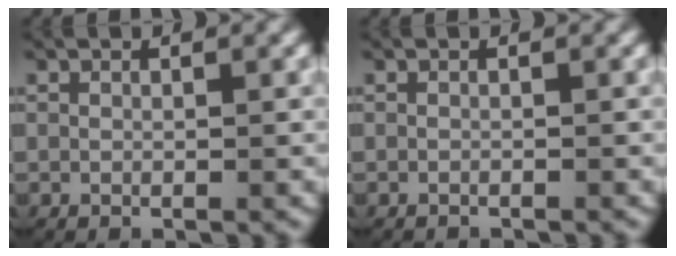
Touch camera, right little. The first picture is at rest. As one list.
[{"total": 0.6, "force": [-0.6, 0.0, -0.1], "torque": [-0.006, -0.006, -0.008]}]